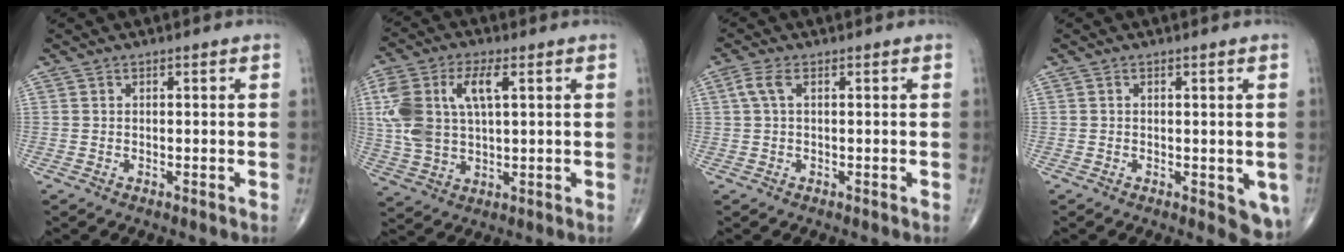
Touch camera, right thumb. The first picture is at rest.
{"total": 13.4, "force": [3.4, 6.8, 11.0], "torque": [-0.246, 0.010, 0.070]}
{"total": 2.8, "force": [0.7, 1.1, 2.5], "torque": [-0.067, 0.013, 0.017]}
{"total": 5.2, "force": [-1.1, 2.3, 4.6], "torque": [-0.035, -0.009, -0.011]}